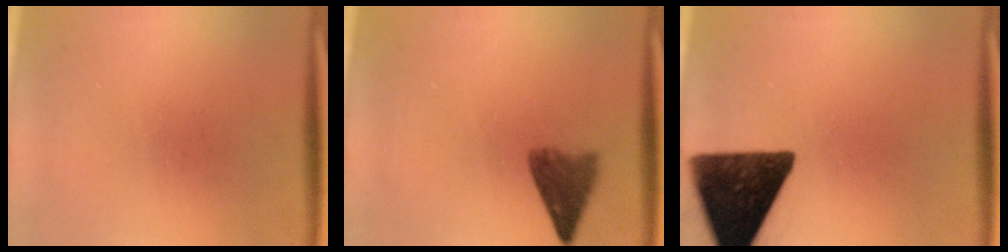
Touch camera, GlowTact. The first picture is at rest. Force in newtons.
{"total": 3.8}
{"total": 15.5}